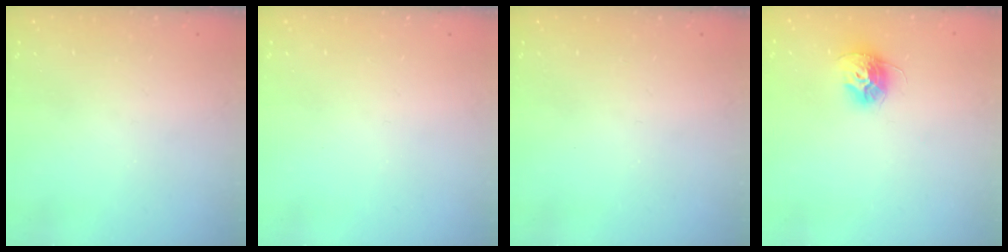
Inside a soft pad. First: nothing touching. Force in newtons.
{"total": 0.0}
{"total": 0.0}
{"total": 10.5, "press": 10.4, "slide": 0.9}